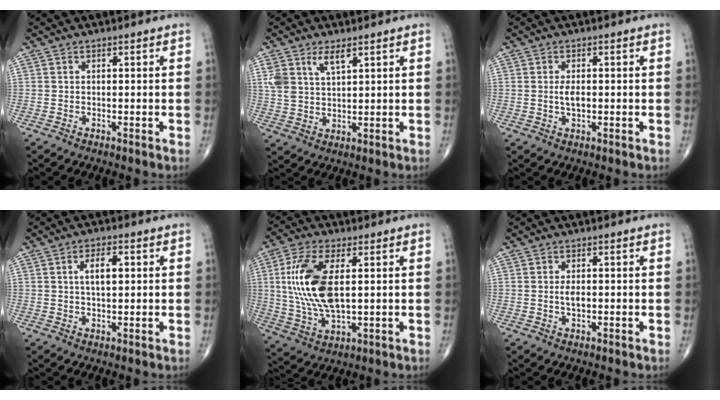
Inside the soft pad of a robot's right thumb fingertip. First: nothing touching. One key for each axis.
{"total": 5.9, "fx": 3.3, "fy": 2.6, "fz": 4.1, "tx": -0.080, "ty": -0.012, "tz": 0.070}
{"total": 2.6, "fx": 0.0, "fy": 1.2, "fz": 2.3, "tx": -0.040, "ty": -0.001, "tz": -0.001}
{"total": 5.0, "fx": 1.2, "fy": 2.3, "fz": 4.2, "tx": -0.065, "ty": -0.001, "tz": 0.018}
{"total": 15.1, "fx": 2.3, "fy": 6.9, "fz": 13.3, "tx": -0.277, "ty": -0.007, "tz": 0.049}
{"total": 2.2, "fx": 0.0, "fy": 1.1, "fz": 1.9, "tx": -0.032, "ty": -0.001, "tz": 0.000}